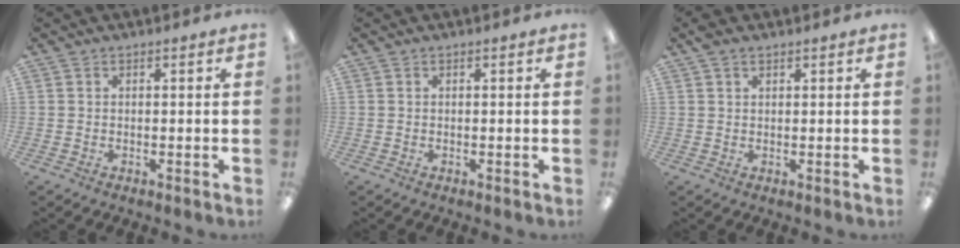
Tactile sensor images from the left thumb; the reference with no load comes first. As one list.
[{"total": 0.0}, {"total": 1.9, "force": [1.4, 0.8, 1.0], "torque": [-0.023, 0.000, 0.026]}]